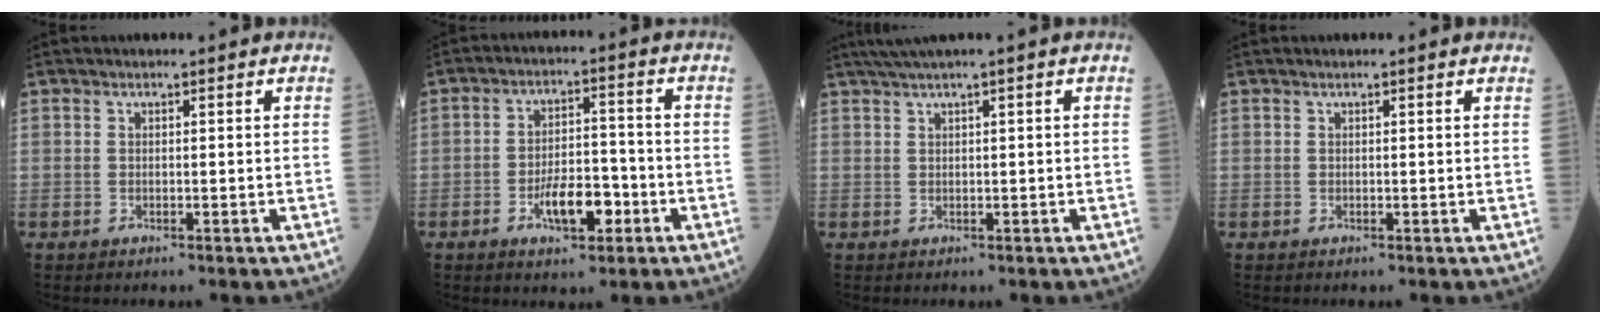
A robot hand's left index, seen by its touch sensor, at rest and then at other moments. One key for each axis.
{"total": 7.4, "fx": -3.3, "fy": 3.0, "fz": 5.9, "tx": -0.107, "ty": 0.008, "tz": -0.053}
{"total": 2.6, "fx": 1.5, "fy": -0.5, "fz": 2.0, "tx": -0.046, "ty": 0.012, "tz": 0.036}
{"total": 0.8, "fx": 0.6, "fy": 0.1, "fz": 0.5, "tx": -0.009, "ty": 0.011, "tz": 0.006}